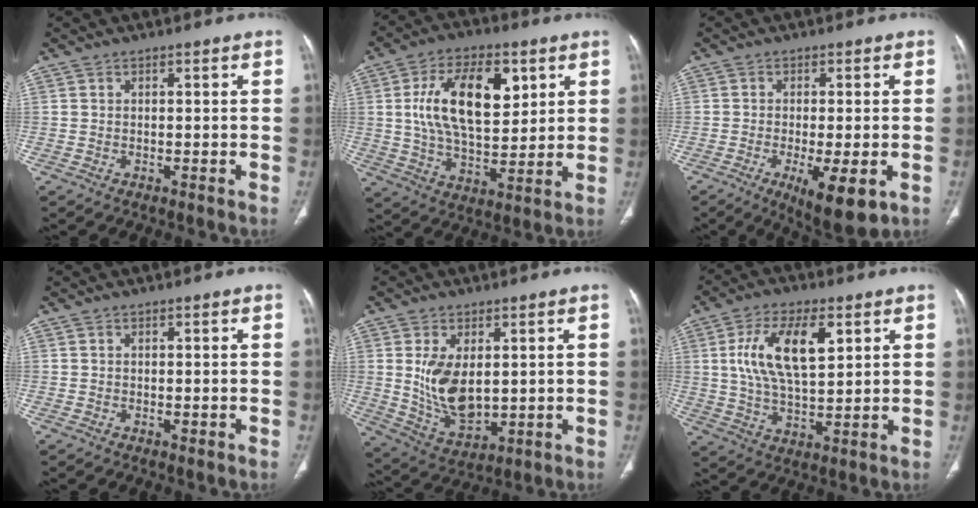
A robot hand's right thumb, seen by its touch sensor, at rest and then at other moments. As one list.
[{"total": 17.6, "force": [5.0, 9.2, 14.1], "torque": [-0.220, -0.014, 0.094]}, {"total": 9.9, "force": [-3.7, 2.9, 8.7], "torque": [-0.130, -0.017, -0.050]}, {"total": 0.5, "force": [-0.3, 0.3, 0.3], "torque": [-0.005, 0.000, -0.005]}, {"total": 11.3, "force": [1.4, 6.6, 9.1], "torque": [-0.153, -0.018, 0.047]}, {"total": 14.0, "force": [4.2, 6.4, 11.8], "torque": [-0.214, -0.007, 0.080]}]